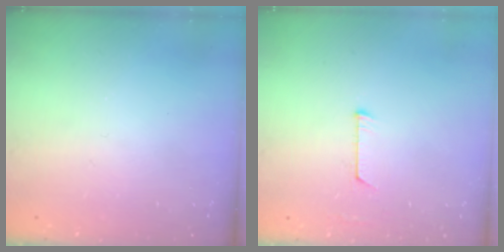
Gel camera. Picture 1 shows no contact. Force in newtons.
{"total": 5.3, "press": 5.3, "slide": 0.4}